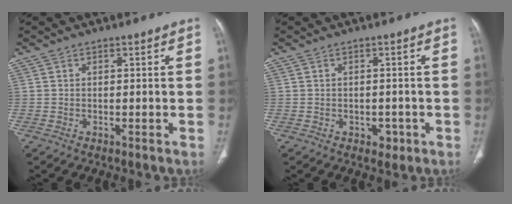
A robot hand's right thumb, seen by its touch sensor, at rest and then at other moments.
{"total": 2.0, "force": [-0.9, 1.6, 1.0], "torque": [-0.003, 0.002, -0.008]}